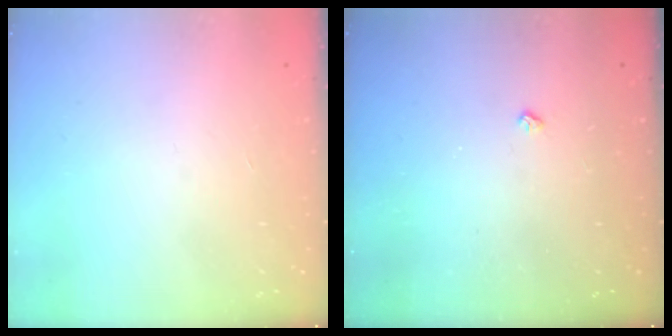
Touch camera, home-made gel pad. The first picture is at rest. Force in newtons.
{"total": 2.2, "press": 2.1, "slide": 0.4}